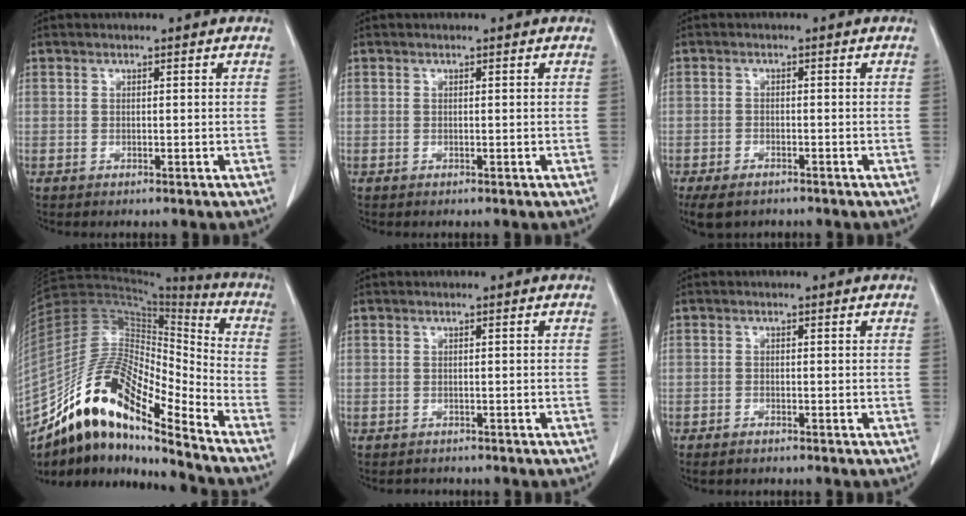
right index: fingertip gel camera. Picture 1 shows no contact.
{"total": 0.0}
{"total": 5.8, "force": [-4.4, 2.6, 2.8], "torque": [-0.045, -0.007, -0.067]}
{"total": 18.4, "force": [-13.4, 3.8, 11.9], "torque": [-0.226, 0.028, -0.242]}
{"total": 1.3, "force": [-1.1, 0.7, 0.0], "torque": [-0.004, 0.000, -0.018]}
{"total": 1.4, "force": [-1.2, 0.4, 0.6], "torque": [-0.012, -0.002, -0.018]}